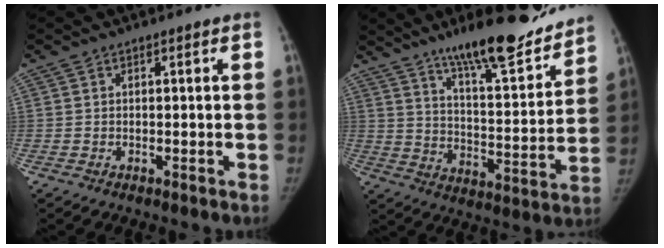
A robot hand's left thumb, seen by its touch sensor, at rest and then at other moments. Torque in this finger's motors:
{"motor_torque": [0.72, -0.44, 1.38, -1.40, 0.38]}